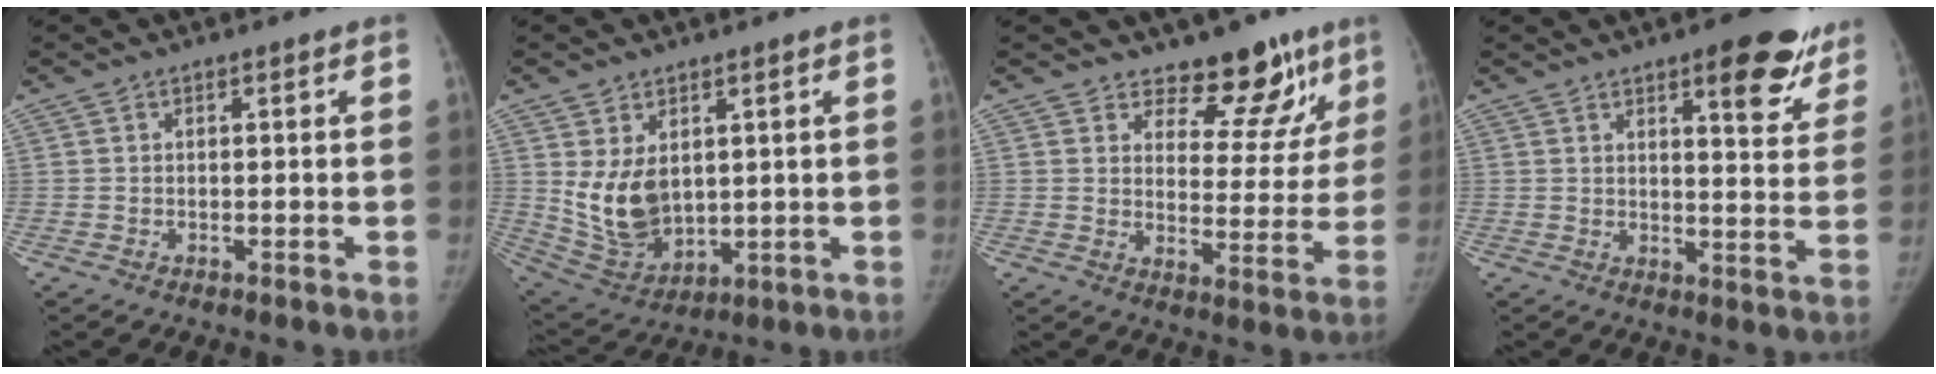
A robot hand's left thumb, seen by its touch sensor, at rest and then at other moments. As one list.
[{"total": 10.6, "force": [2.0, 7.2, 7.6], "torque": [-0.117, -0.022, 0.063]}, {"total": 11.7, "force": [9.0, 6.0, 4.6], "torque": [-0.004, -0.068, 0.120]}, {"total": 12.6, "force": [7.8, 4.2, 9.0], "torque": [-0.065, -0.040, 0.097]}]